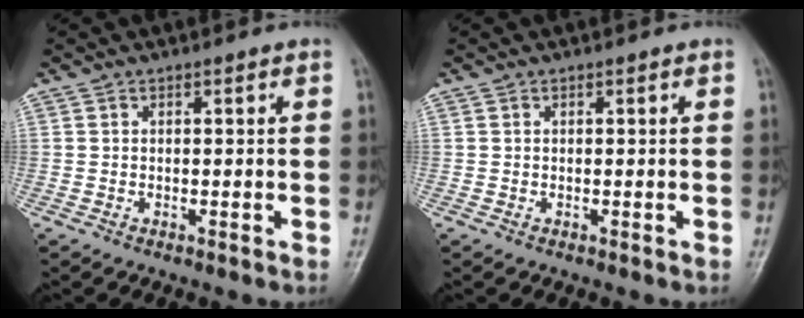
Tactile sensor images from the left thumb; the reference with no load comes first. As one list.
[{"total": 0.0}]